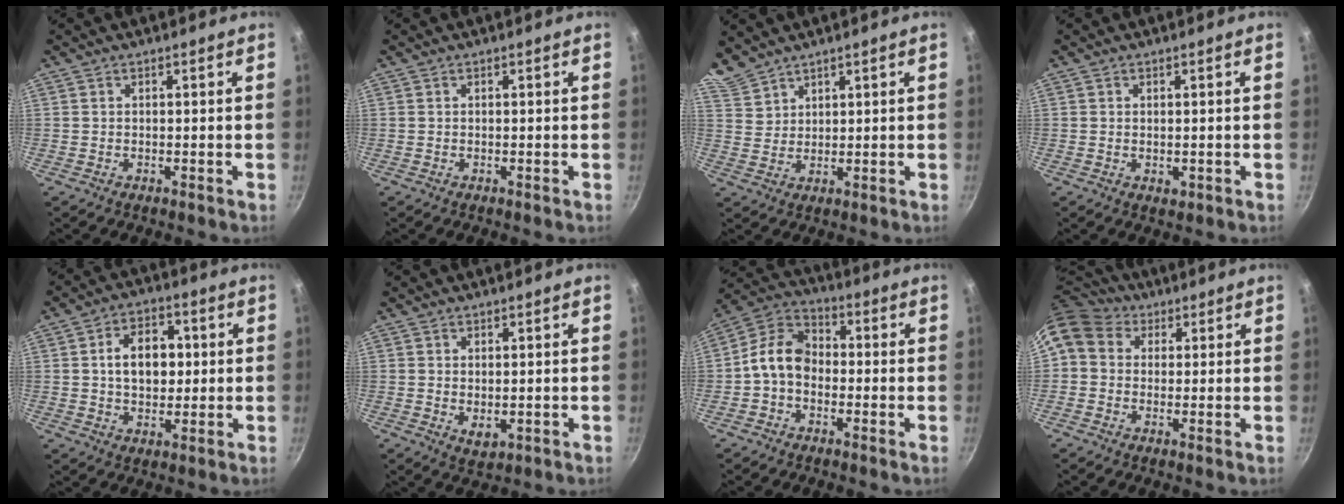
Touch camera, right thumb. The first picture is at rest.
{"total": 0.0}
{"total": 6.1, "force": [5.6, 2.4, 0.9], "torque": [-0.010, -0.002, 0.123]}
{"total": 1.0, "force": [0.0, 0.7, 0.7], "torque": [-0.010, -0.003, 0.001]}
{"total": 9.8, "force": [1.2, 6.9, 6.9], "torque": [-0.079, 0.011, 0.016]}
{"total": 3.0, "force": [0.3, 1.8, 2.4], "torque": [-0.036, -0.013, 0.009]}
{"total": 8.9, "force": [-1.4, 6.6, 5.8], "torque": [-0.084, 0.034, -0.049]}
{"total": 10.6, "force": [3.7, 8.6, 5.0], "torque": [-0.093, 0.018, 0.051]}